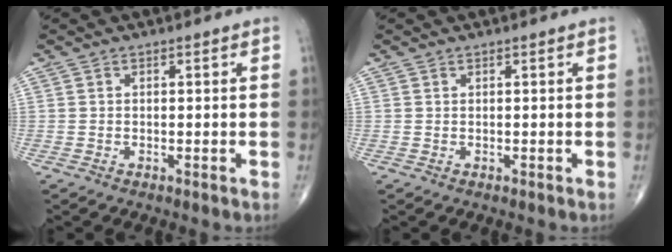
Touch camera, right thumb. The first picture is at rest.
{"total": 0.0}